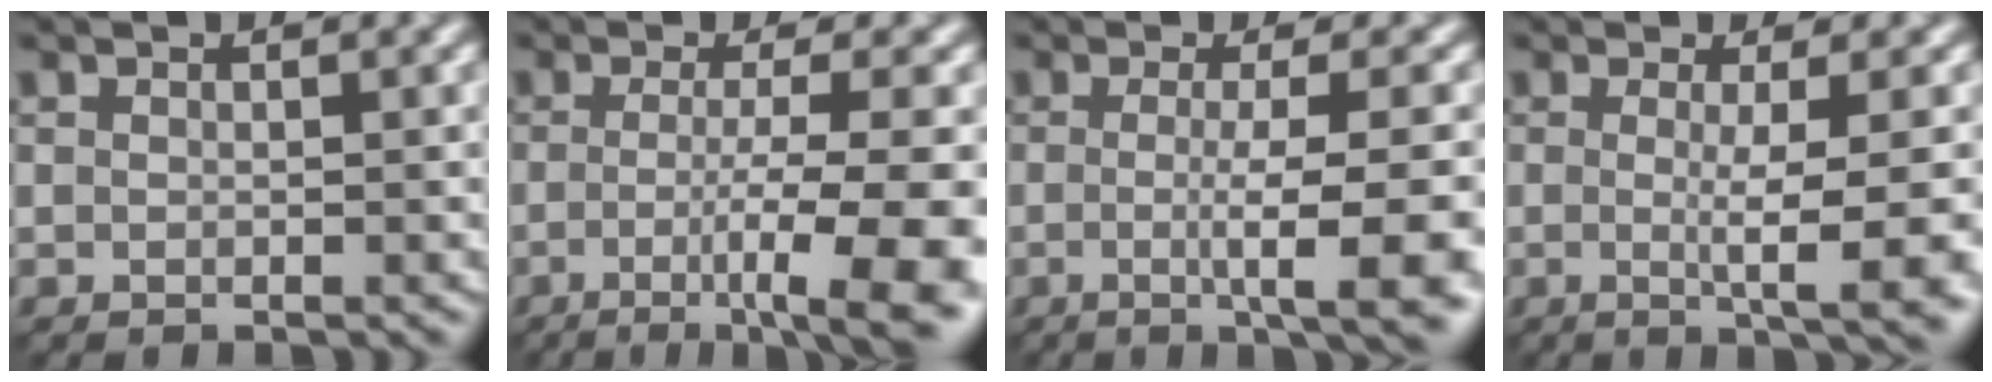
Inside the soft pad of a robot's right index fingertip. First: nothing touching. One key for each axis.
{"total": 9.3, "fx": -2.5, "fy": 2.1, "fz": 8.7, "tx": -0.117, "ty": -0.012, "tz": -0.039}
{"total": 8.6, "fx": -2.1, "fy": 2.2, "fz": 8.1, "tx": -0.093, "ty": -0.018, "tz": -0.031}
{"total": 7.0, "fx": -1.1, "fy": 1.6, "fz": 6.8, "tx": -0.089, "ty": -0.011, "tz": -0.015}